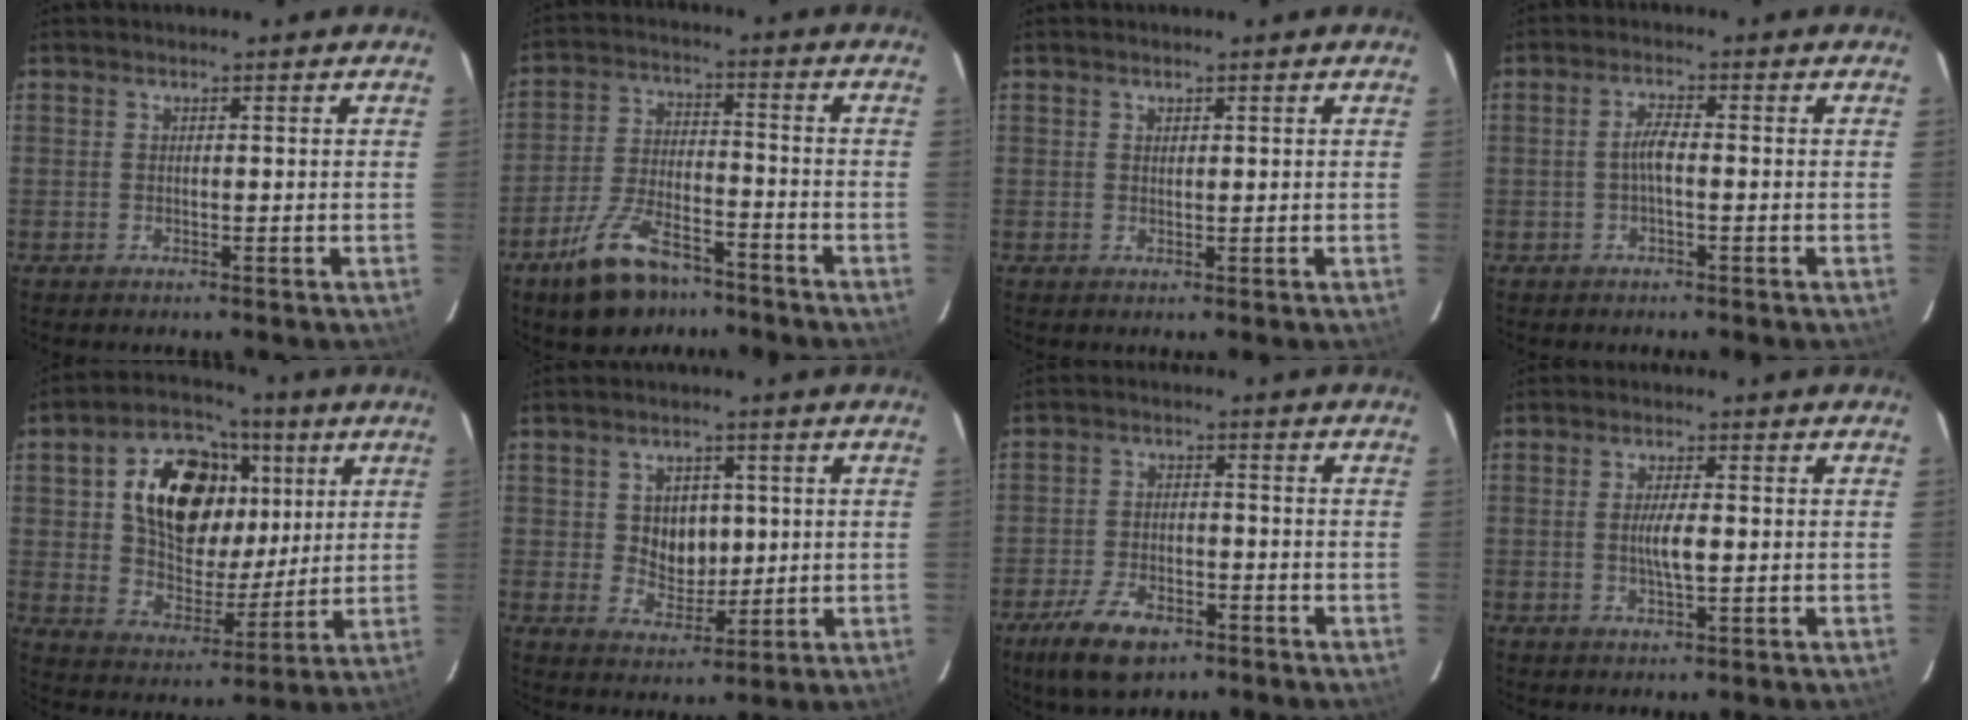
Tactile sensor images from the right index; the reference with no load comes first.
{"total": 12.4, "force": [-8.7, 5.3, 7.1], "torque": [-0.152, -0.004, -0.151]}
{"total": 0.7, "force": [0.4, 0.5, 0.2], "torque": [-0.003, 0.002, 0.008]}
{"total": 2.7, "force": [-0.6, 0.5, 2.5], "torque": [-0.052, 0.007, -0.012]}
{"total": 18.9, "force": [5.9, 12.6, 12.8], "torque": [-0.240, 0.036, 0.110]}
{"total": 6.9, "force": [0.8, 5.7, 3.8], "torque": [-0.064, 0.007, 0.026]}
{"total": 10.2, "force": [-6.4, 4.9, 6.2], "torque": [-0.149, -0.012, -0.112]}
{"total": 3.9, "force": [-0.2, 0.8, 3.8], "torque": [-0.070, -0.002, -0.003]}